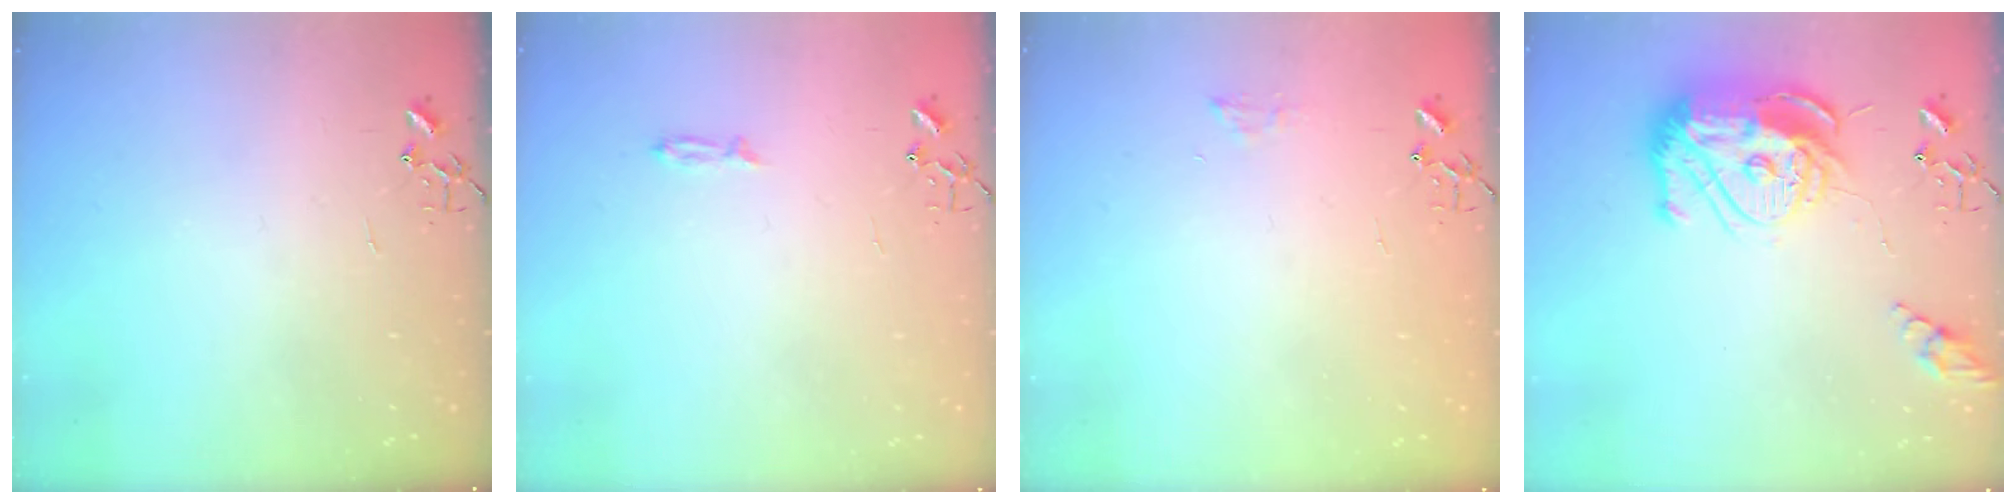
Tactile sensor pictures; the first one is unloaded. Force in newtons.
{"total": 3.1, "press": 3.1, "slide": 0.4}
{"total": 6.8, "press": 6.8, "slide": 0.6}
{"total": 19.6, "press": 19.5, "slide": 2.1}